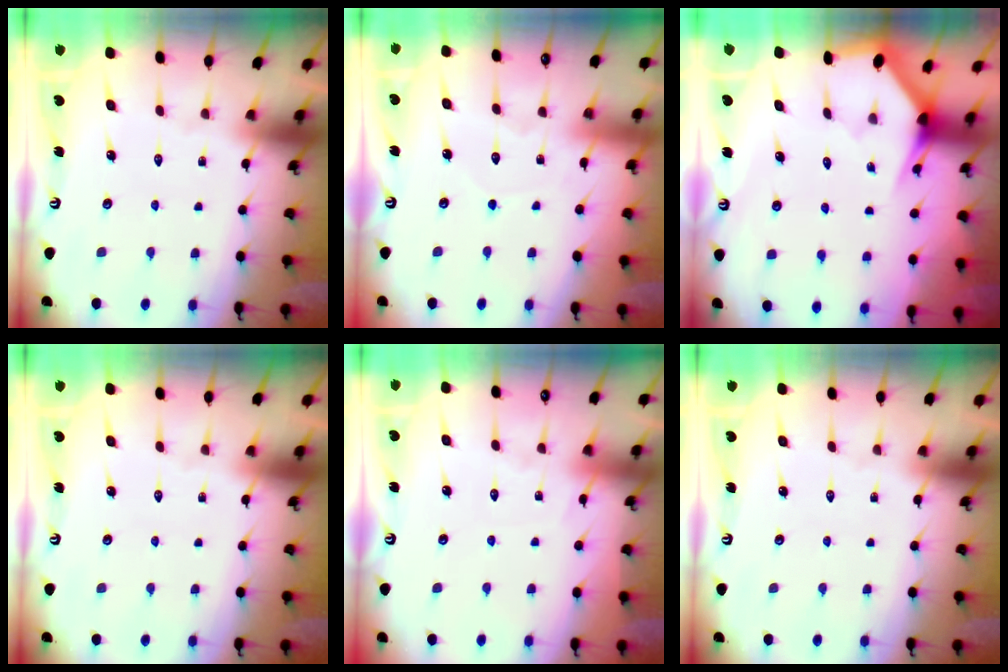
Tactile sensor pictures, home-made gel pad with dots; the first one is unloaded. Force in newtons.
{"total": 4.3, "press": 4.2, "slide": 0.5}
{"total": 2.9, "press": 2.9, "slide": 0.1}
{"total": 0.0}
{"total": 5.1, "press": 5.1, "slide": 0.6}
{"total": 0.0}